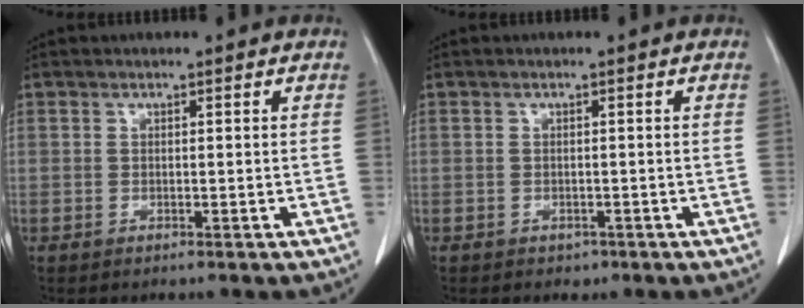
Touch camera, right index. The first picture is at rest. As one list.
[{"total": 1.1, "force": [-0.7, 0.8, 0.2], "torque": [-0.002, 0.002, -0.007]}]